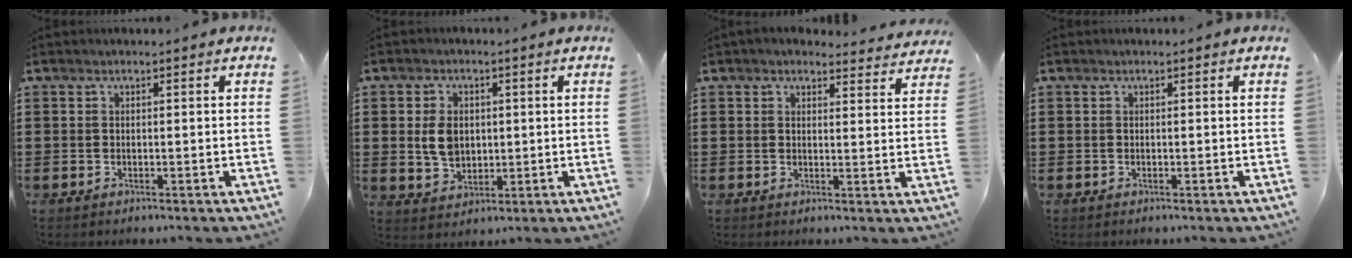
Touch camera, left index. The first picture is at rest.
{"total": 5.0, "force": [0.4, 3.7, 3.4], "torque": [-0.075, 0.005, 0.002]}
{"total": 2.9, "force": [2.8, 0.6, 0.7], "torque": [-0.014, -0.011, 0.049]}
{"total": 0.0}